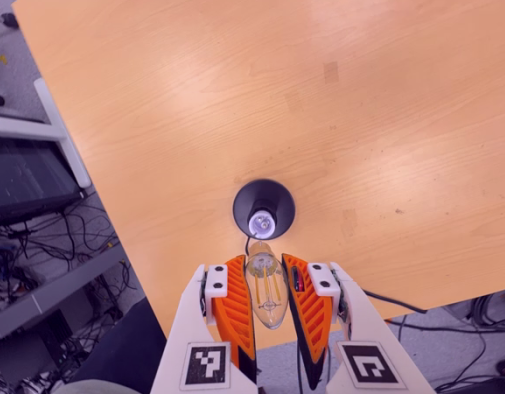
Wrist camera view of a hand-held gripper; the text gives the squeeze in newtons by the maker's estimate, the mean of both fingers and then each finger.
{"total": 20.3, "left": 21.7, "right": 18.9}